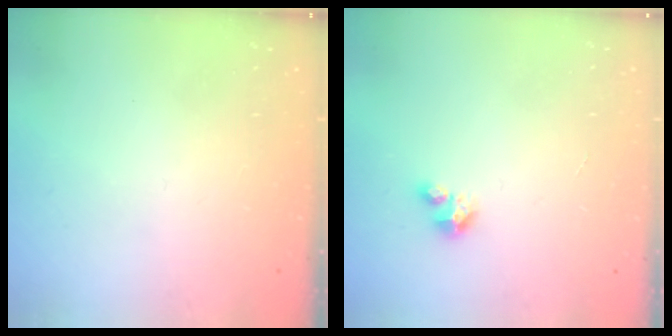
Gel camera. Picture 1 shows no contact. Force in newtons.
{"total": 2.8, "press": 2.8, "slide": 0.2}